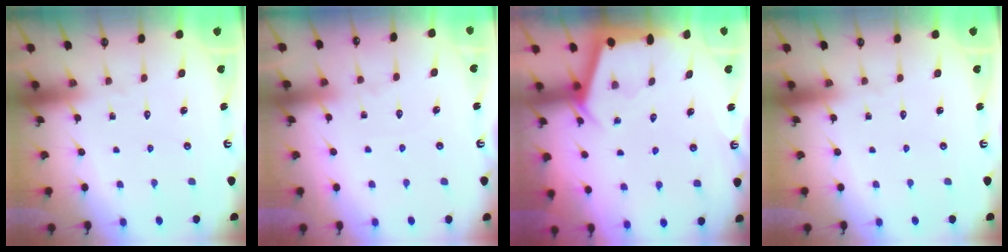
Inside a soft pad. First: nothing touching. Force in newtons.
{"total": 4.4, "press": 4.4, "slide": 0.7}
{"total": 2.8, "press": 2.8, "slide": 0.4}
{"total": 0.0}